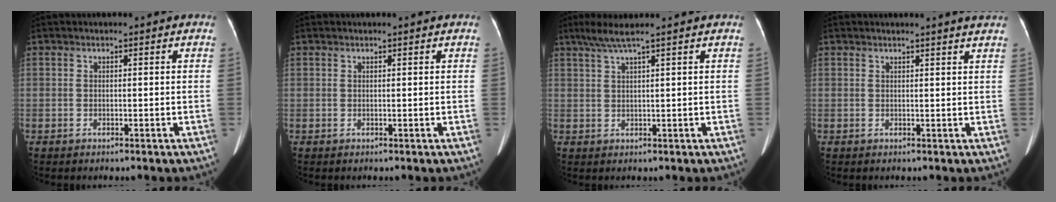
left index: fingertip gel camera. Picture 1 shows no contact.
{"total": 0.0}
{"total": 3.9, "force": [2.7, -0.8, 2.6], "torque": [-0.061, 0.011, 0.057]}
{"total": 3.7, "force": [3.4, -0.7, 1.5], "torque": [-0.020, -0.001, 0.024]}